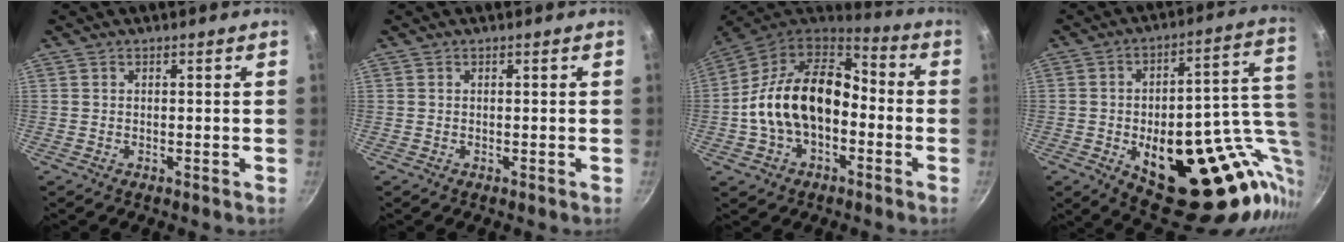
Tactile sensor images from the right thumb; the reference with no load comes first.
{"total": 0.0}
{"total": 19.3, "force": [-2.4, 12.9, 14.2], "torque": [-0.229, 0.052, -0.051]}
{"total": 30.4, "force": [-6.4, 14.9, 25.7], "torque": [-0.282, 0.011, -0.068]}